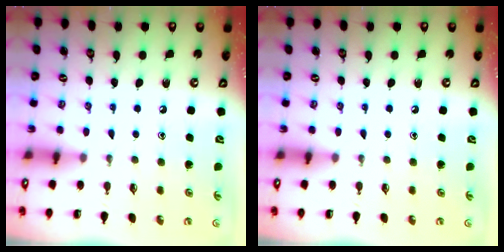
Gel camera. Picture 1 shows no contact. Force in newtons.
{"total": 0.0}